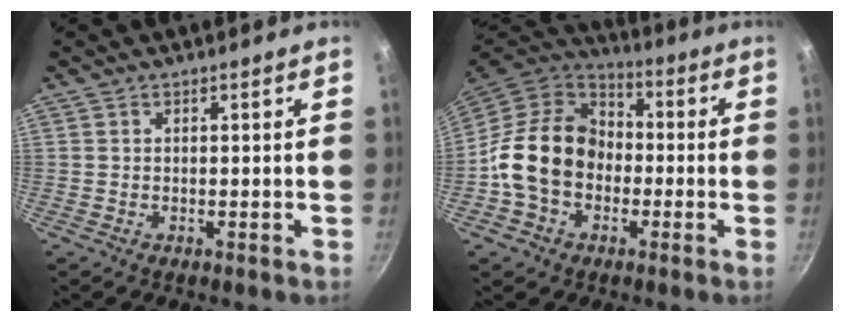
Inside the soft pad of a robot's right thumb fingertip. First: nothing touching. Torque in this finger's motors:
{"motor_torque": [1.42, 3.16, 1.24, -1.07, 0.19]}